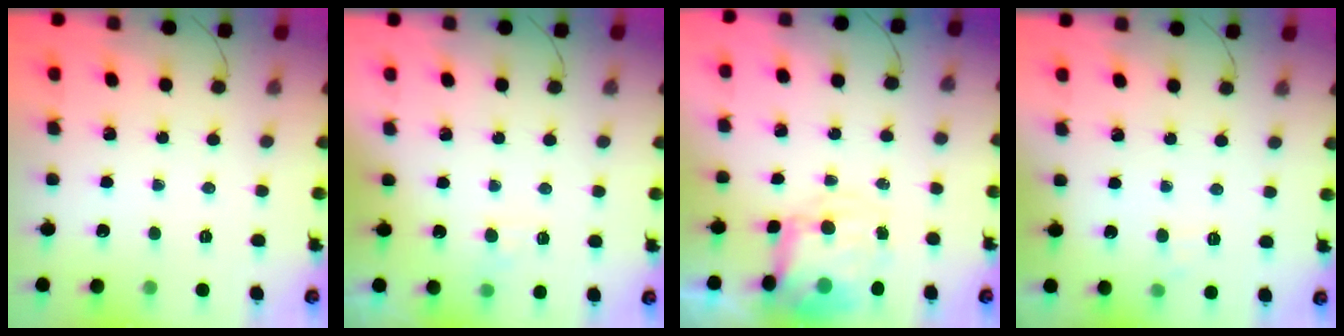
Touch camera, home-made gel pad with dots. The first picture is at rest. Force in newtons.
{"total": 3.1, "press": 2.7, "slide": 1.6}
{"total": 8.0, "press": 7.8, "slide": 2.0}
{"total": 4.3, "press": 4.2, "slide": 1.0}